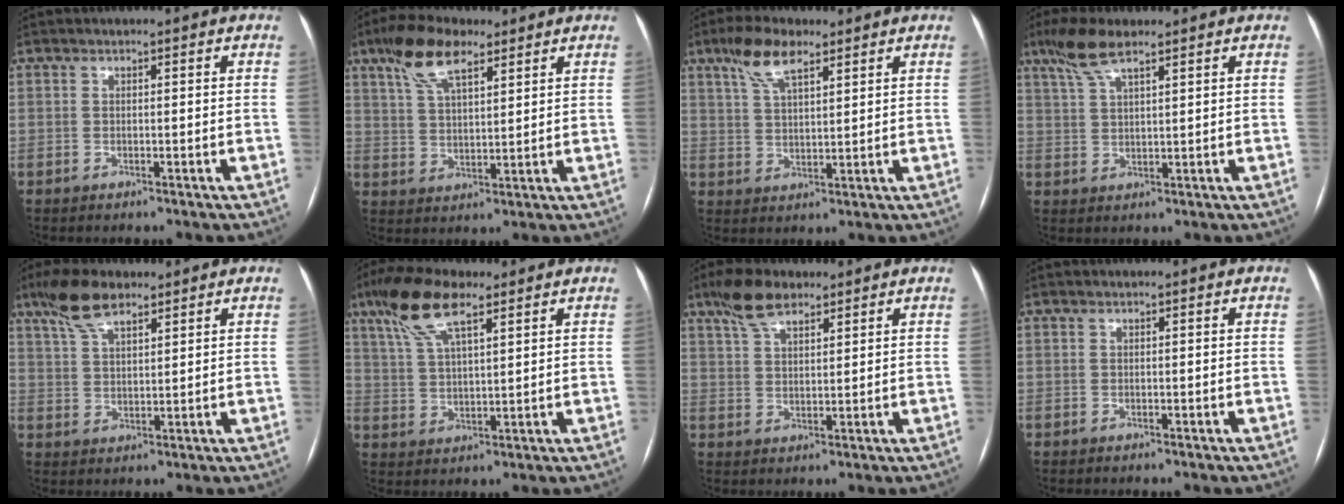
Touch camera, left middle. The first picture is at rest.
{"total": 9.4, "force": [6.0, 3.1, 6.5], "torque": [-0.131, 0.021, 0.113]}
{"total": 7.1, "force": [4.6, 2.2, 4.9], "torque": [-0.105, 0.015, 0.088]}
{"total": 6.0, "force": [4.2, 1.1, 4.1], "torque": [-0.094, 0.016, 0.086]}
{"total": 7.3, "force": [5.3, 2.3, 4.5], "torque": [-0.096, 0.017, 0.102]}
{"total": 10.3, "force": [6.5, 2.7, 7.6], "torque": [-0.159, 0.024, 0.125]}
{"total": 6.6, "force": [4.8, 2.5, 3.8], "torque": [-0.079, 0.018, 0.091]}
{"total": 0.0}